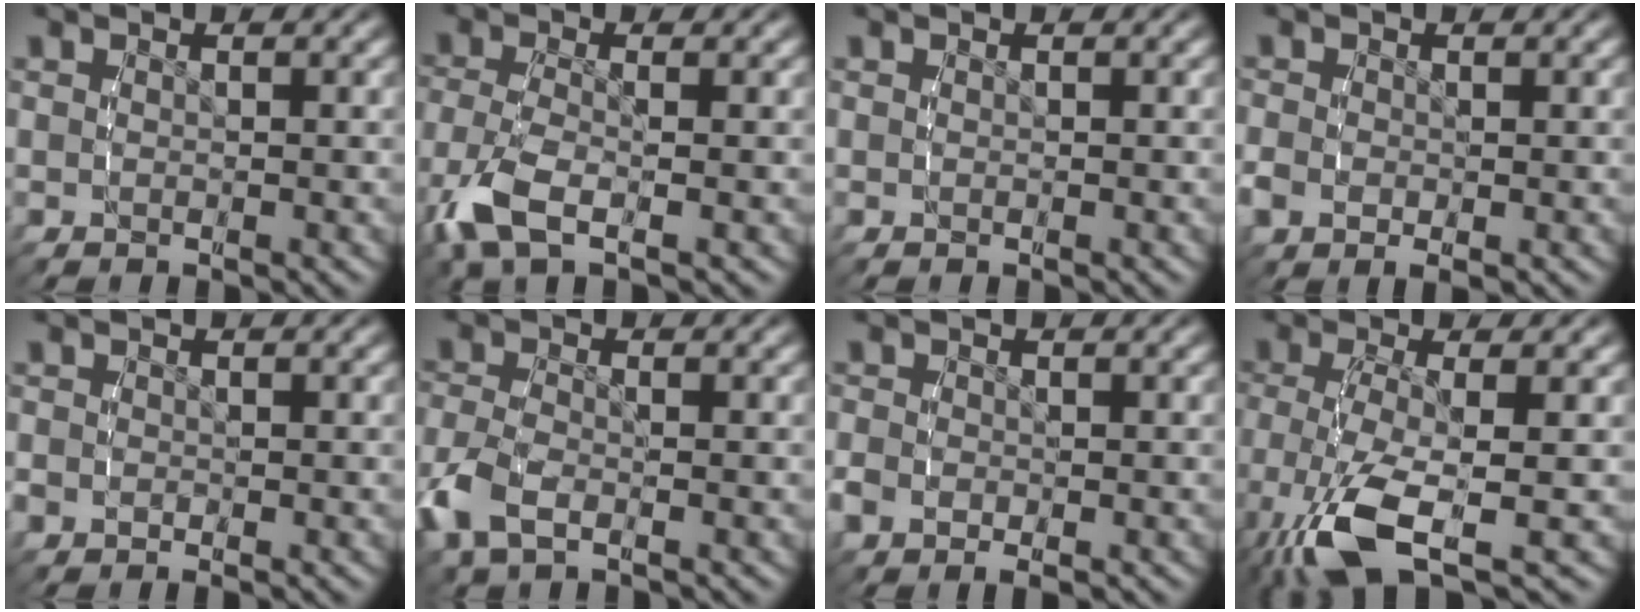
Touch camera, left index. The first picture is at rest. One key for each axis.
{"total": 4.1, "fx": -1.6, "fy": 1.8, "fz": 3.3, "tx": -0.092, "ty": -0.019, "tz": -0.019}
{"total": 0.0}
{"total": 2.8, "fx": -0.9, "fy": 2.0, "fz": 1.7, "tx": -0.040, "ty": -0.016, "tz": -0.006}
{"total": 2.2, "fx": -0.8, "fy": 1.9, "fz": 0.7, "tx": -0.022, "ty": -0.012, "tz": -0.010}
{"total": 3.7, "fx": -1.6, "fy": 2.2, "fz": 2.5, "tx": -0.075, "ty": -0.014, "tz": -0.020}
{"total": 3.1, "fx": -1.2, "fy": 2.2, "fz": 1.8, "tx": -0.036, "ty": -0.012, "tz": -0.014}
{"total": 6.2, "fx": -2.6, "fy": 2.4, "fz": 5.1, "tx": -0.124, "ty": -0.034, "tz": -0.022}